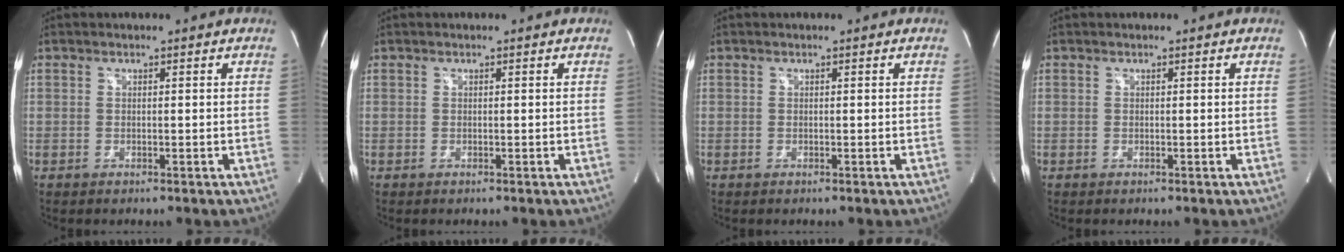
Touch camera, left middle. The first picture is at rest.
{"total": 0.0}
{"total": 0.0}
{"total": 0.0}